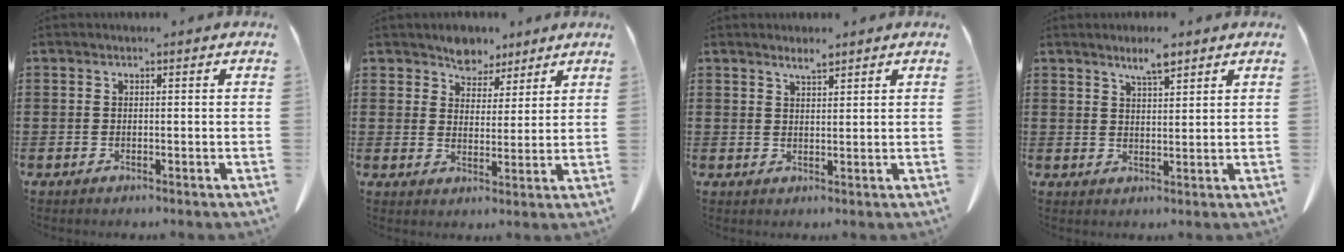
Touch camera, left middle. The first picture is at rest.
{"total": 5.3, "force": [4.6, 2.8, 0.3], "torque": [-0.030, -0.008, 0.085]}
{"total": 2.3, "force": [1.9, 0.2, 1.2], "torque": [-0.026, -0.001, 0.036]}
{"total": 4.1, "force": [3.2, 0.6, 2.4], "torque": [-0.054, -0.003, 0.057]}